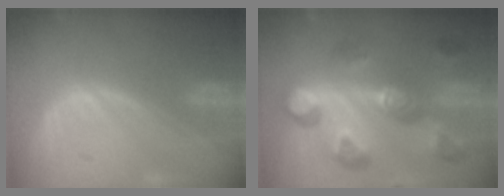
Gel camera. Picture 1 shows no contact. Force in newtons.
{"total": 11.1, "press": 10.1, "slide": 4.7}